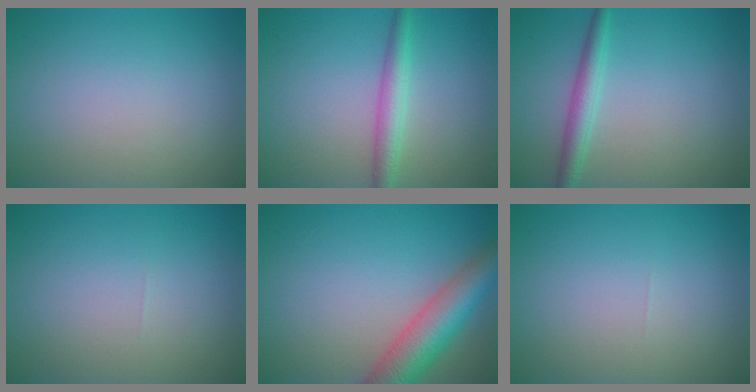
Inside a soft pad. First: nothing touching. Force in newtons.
{"total": 2.8, "press": 2.8, "slide": 0.1}
{"total": 2.5, "press": 2.5, "slide": 0.0}
{"total": 0.0}
{"total": 6.5, "press": 6.5, "slide": 0.3}
{"total": 0.0}